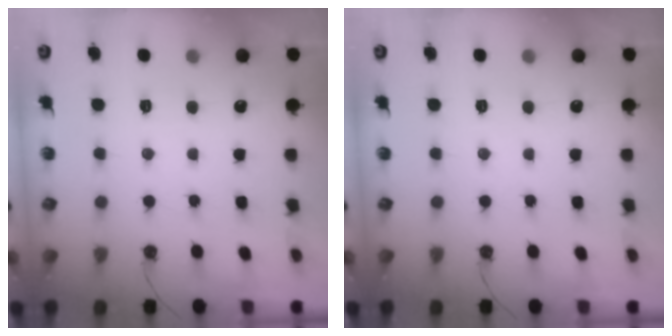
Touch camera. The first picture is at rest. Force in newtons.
{"total": 0.0}